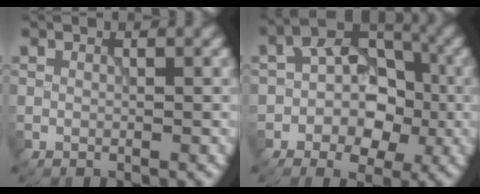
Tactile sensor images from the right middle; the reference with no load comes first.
{"total": 6.9, "force": [-1.6, 4.9, 4.6], "torque": [-0.053, 0.007, -0.037]}